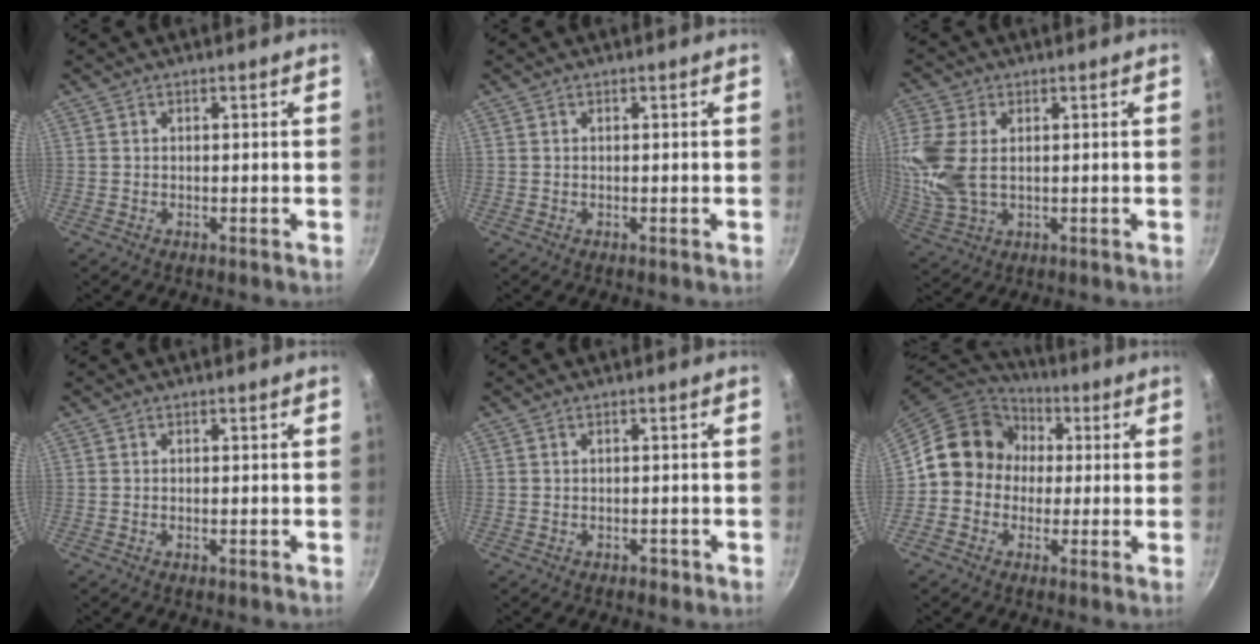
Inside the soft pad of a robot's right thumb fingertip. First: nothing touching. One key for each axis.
{"total": 0.0}
{"total": 11.1, "fx": 1.4, "fy": 6.8, "fz": 8.7, "tx": -0.191, "ty": -0.001, "tz": 0.032}
{"total": 0.7, "fx": -0.3, "fy": 0.2, "fz": 0.7, "tx": -0.011, "ty": 0.001, "tz": -0.004}
{"total": 1.1, "fx": -0.6, "fy": 0.7, "fz": 0.6, "tx": -0.001, "ty": 0.012, "tz": 0.000}
{"total": 12.5, "fx": 0.8, "fy": 11.3, "fz": 5.3, "tx": -0.042, "ty": 0.029, "tz": -0.007}